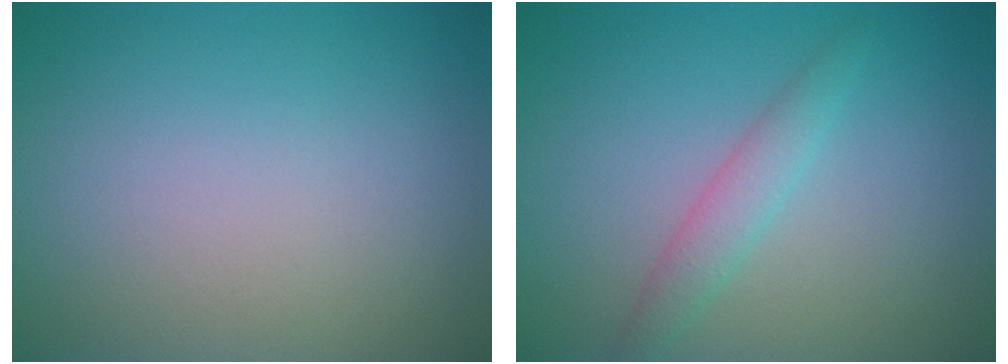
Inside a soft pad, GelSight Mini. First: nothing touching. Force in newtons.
{"total": 2.0, "press": 2.0, "slide": 0.0}